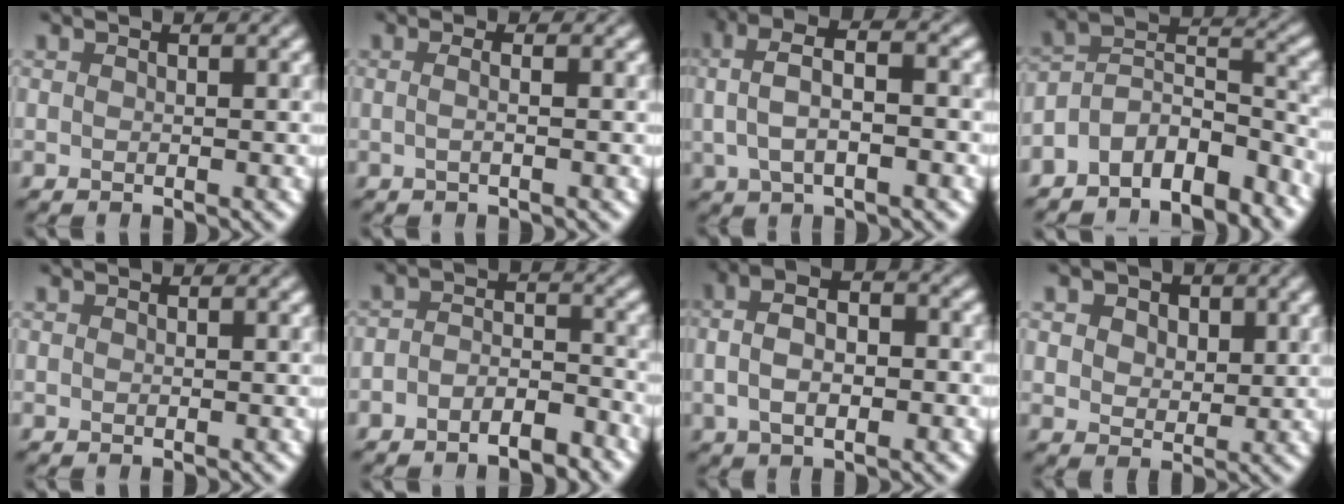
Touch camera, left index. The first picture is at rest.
{"total": 1.9, "force": [0.3, 0.9, 1.7], "torque": [-0.012, -0.004, -0.017]}
{"total": 5.4, "force": [0.6, 2.3, 4.9], "torque": [-0.093, 0.015, 0.008]}
{"total": 7.8, "force": [-5.4, 3.6, 4.3], "torque": [-0.057, 0.008, -0.104]}
{"total": 0.0}
{"total": 4.0, "force": [-2.6, 1.9, 2.5], "torque": [-0.039, 0.004, -0.047]}
{"total": 6.2, "force": [-0.2, 3.0, 5.4], "torque": [-0.092, 0.015, -0.004]}
{"total": 5.7, "force": [2.8, 3.9, 3.1], "torque": [-0.058, 0.016, 0.028]}